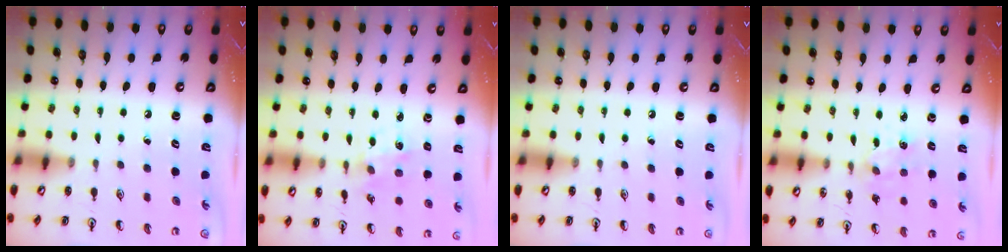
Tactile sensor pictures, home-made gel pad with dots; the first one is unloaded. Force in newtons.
{"total": 1.6, "press": 1.6, "slide": 0.1}
{"total": 0.0}
{"total": 4.1, "press": 4.1, "slide": 0.6}